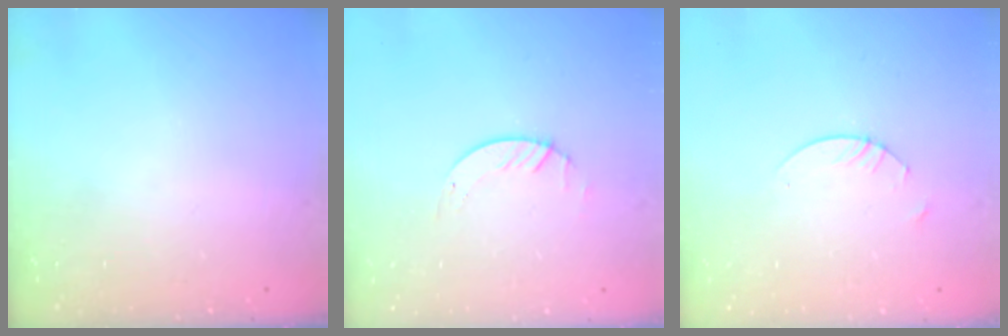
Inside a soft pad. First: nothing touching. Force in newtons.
{"total": 1.2, "press": 1.1, "slide": 0.2}
{"total": 2.4, "press": 2.4, "slide": 0.1}